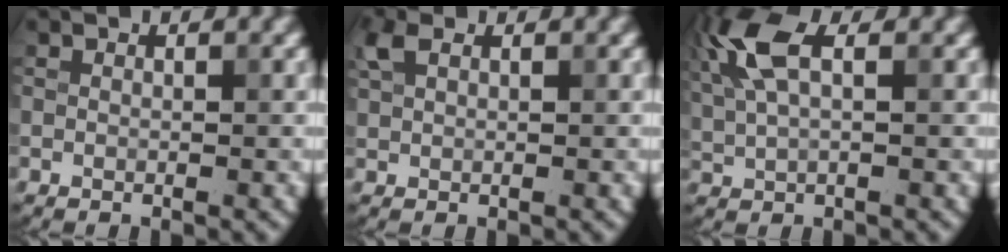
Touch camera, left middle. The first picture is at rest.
{"total": 2.2, "force": [1.3, 1.1, 1.3], "torque": [-0.034, 0.009, 0.029]}
{"total": 6.0, "force": [2.3, 2.6, 4.8], "torque": [-0.126, 0.016, 0.045]}